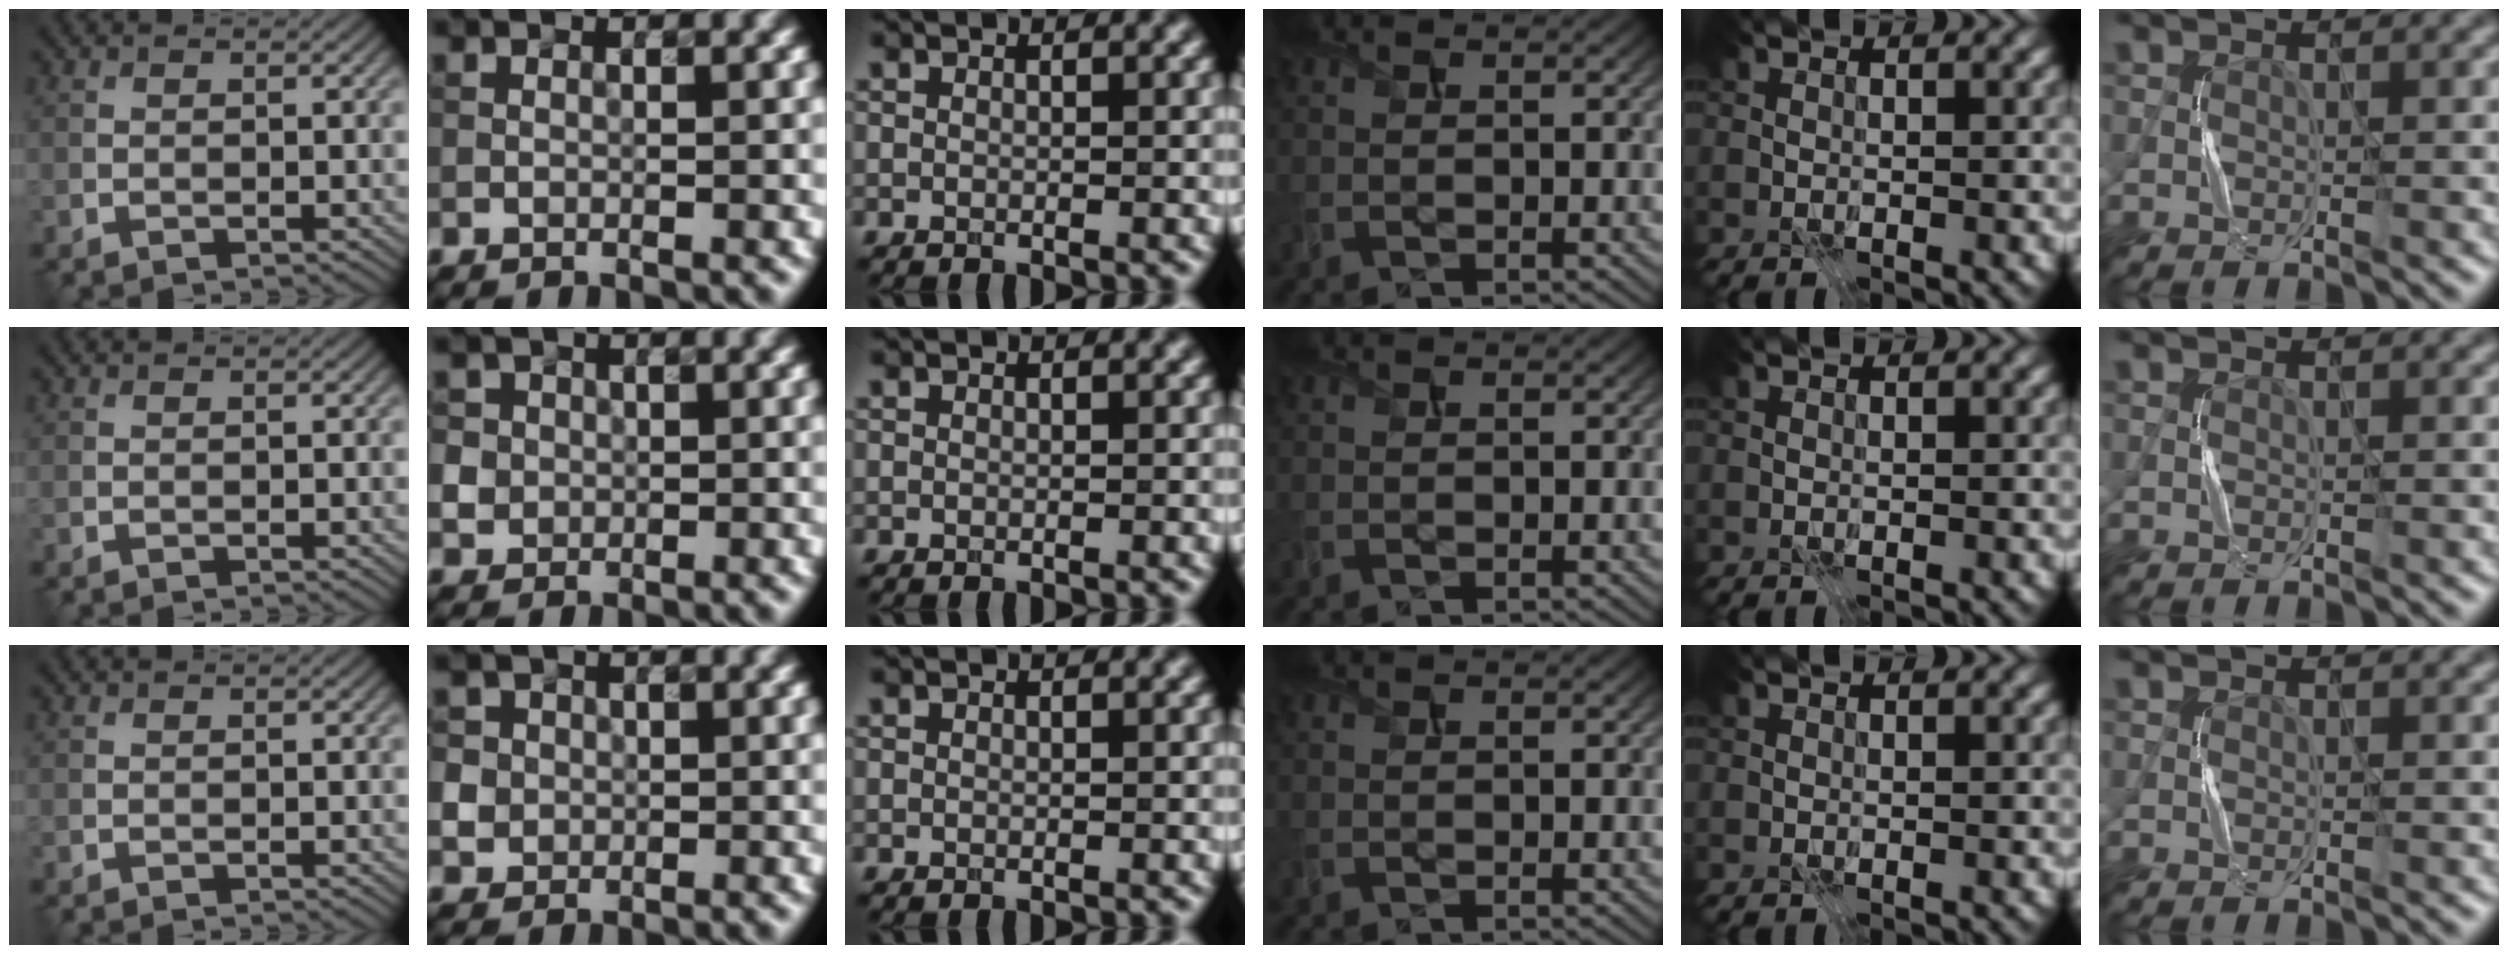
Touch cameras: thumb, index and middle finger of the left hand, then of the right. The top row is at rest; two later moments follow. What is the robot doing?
{"motion": "press", "object": "calculator"}